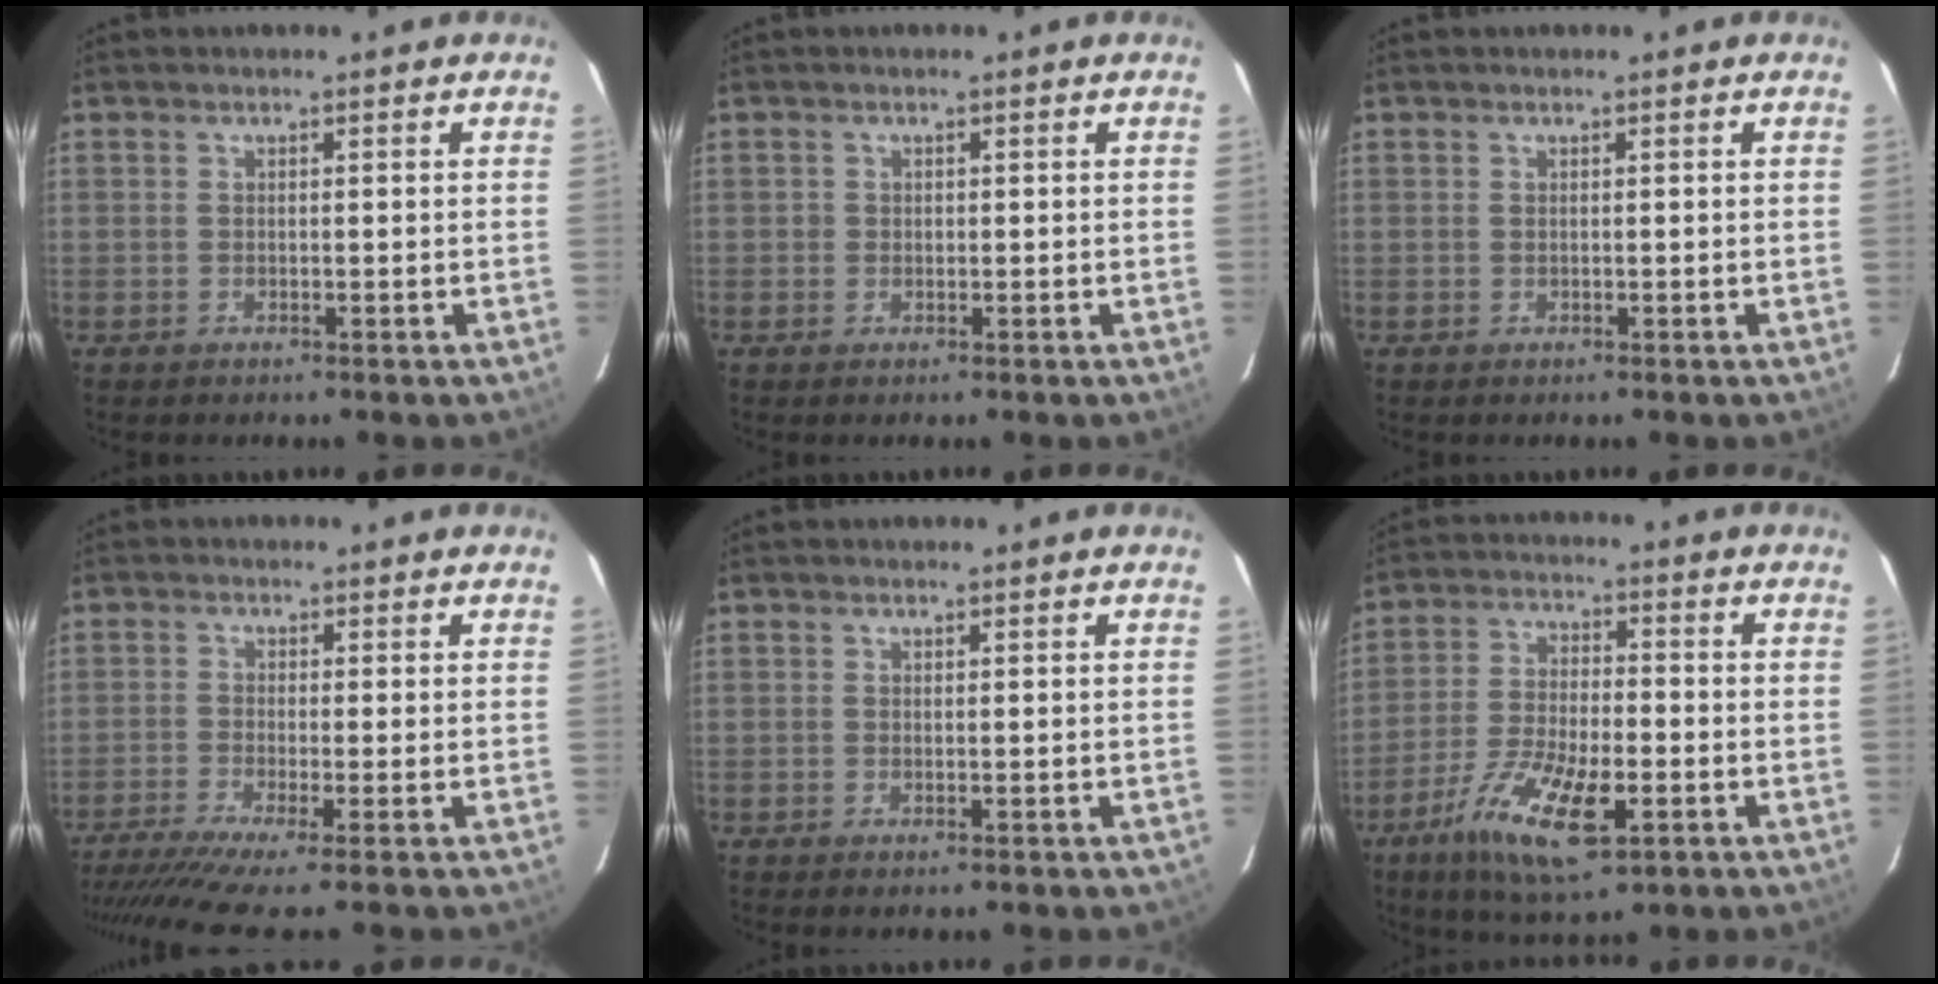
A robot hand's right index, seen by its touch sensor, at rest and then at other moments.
{"total": 1.0, "force": [-0.3, 0.9, 0.1], "torque": [0.001, 0.000, -0.004]}
{"total": 0.0}
{"total": 9.9, "force": [-8.0, -1.2, 5.7], "torque": [-0.133, -0.042, -0.139]}
{"total": 0.9, "force": [-0.3, 0.4, 0.8], "torque": [-0.011, -0.001, -0.003]}
{"total": 13.8, "force": [-6.4, 4.4, 11.4], "torque": [-0.232, -0.025, -0.119]}